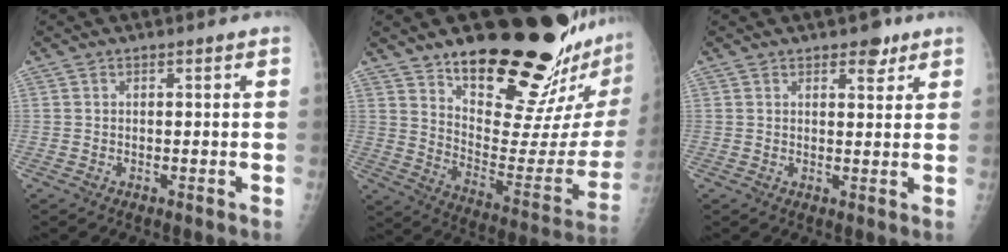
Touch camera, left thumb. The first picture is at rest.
{"total": 27.3, "force": [20.7, 7.1, 16.2], "torque": [-0.201, -0.141, 0.302]}
{"total": 3.5, "force": [2.4, 1.8, 1.8], "torque": [-0.006, -0.012, 0.031]}